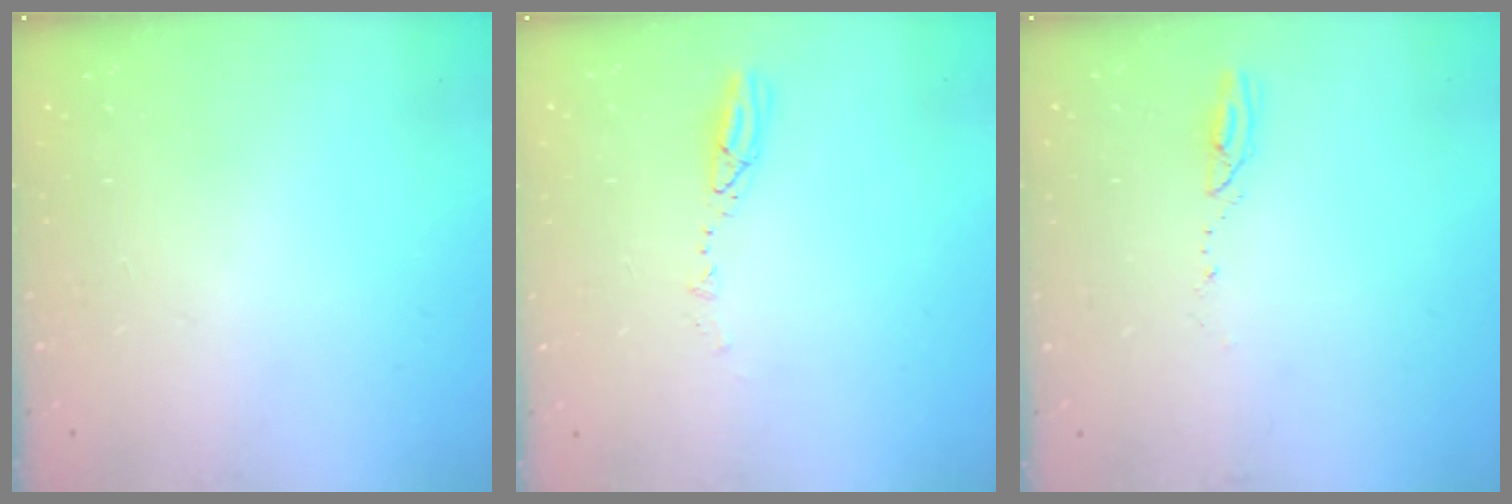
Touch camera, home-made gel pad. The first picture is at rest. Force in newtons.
{"total": 5.2, "press": 5.2, "slide": 0.4}
{"total": 2.6, "press": 2.6, "slide": 0.3}